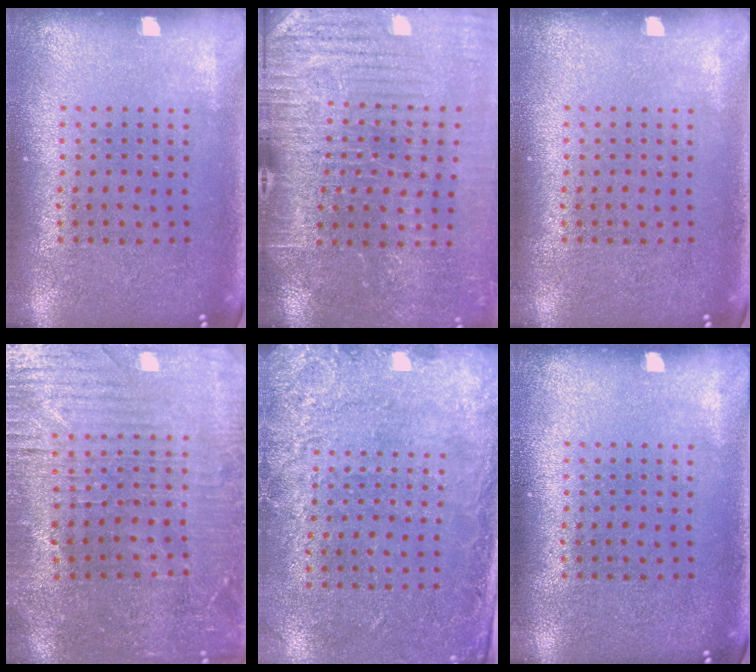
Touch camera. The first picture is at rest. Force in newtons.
{"total": 3.9, "press": 3.9, "slide": 0.6}
{"total": 0.0}
{"total": 1.8, "press": 1.8, "slide": 0.5}
{"total": 2.8, "press": 2.0, "slide": 1.9}
{"total": 0.0}